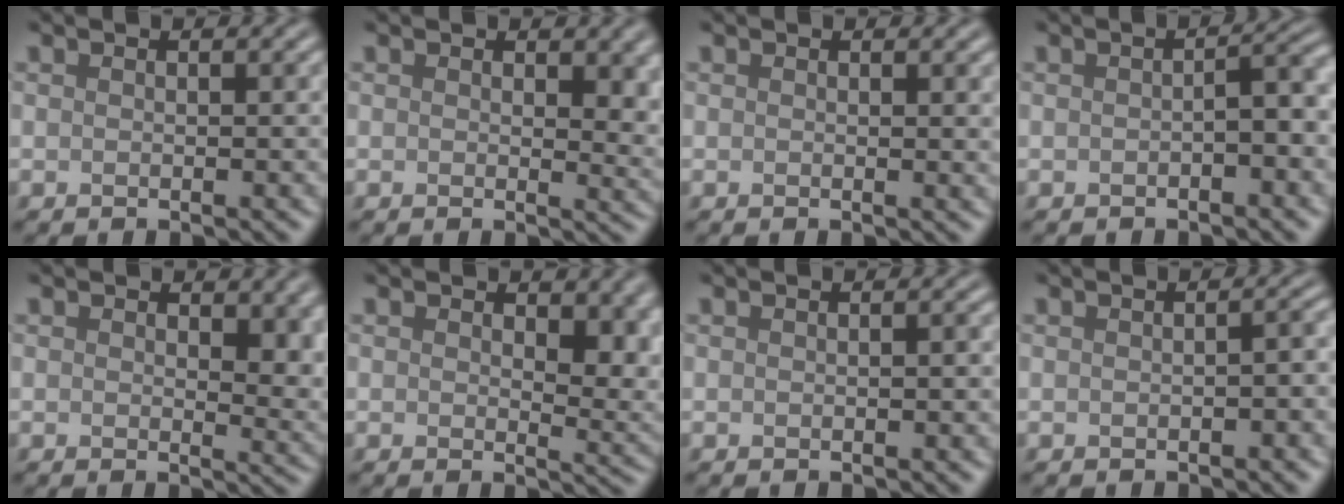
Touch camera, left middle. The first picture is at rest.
{"total": 3.4, "force": [0.9, 1.8, 2.7], "torque": [-0.024, -0.005, 0.013]}
{"total": 1.1, "force": [0.2, 0.3, 1.1], "torque": [-0.007, 0.000, 0.001]}
{"total": 2.4, "force": [-0.6, 0.6, 2.2], "torque": [-0.035, 0.008, -0.010]}
{"total": 3.8, "force": [1.1, 2.1, 3.0], "torque": [-0.030, -0.008, 0.019]}
{"total": 4.4, "force": [1.4, 2.5, 3.3], "torque": [-0.038, -0.011, 0.023]}
{"total": 0.8, "force": [-0.2, 0.1, 0.7], "torque": [-0.010, 0.004, -0.002]}
{"total": 1.8, "force": [-0.5, 0.6, 1.7], "torque": [-0.020, 0.005, -0.004]}